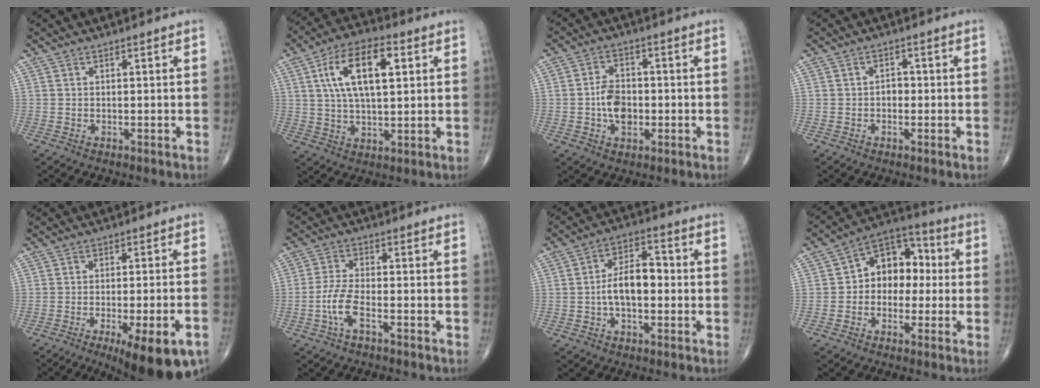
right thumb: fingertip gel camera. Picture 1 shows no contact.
{"total": 14.2, "force": [4.1, 6.4, 12.0], "torque": [-0.209, 0.008, 0.070]}
{"total": 6.5, "force": [-1.1, 4.4, 4.7], "torque": [-0.066, 0.012, -0.022]}
{"total": 1.9, "force": [-0.4, 1.4, 1.2], "torque": [-0.006, 0.006, -0.011]}
{"total": 16.3, "force": [-9.0, 4.0, 12.9], "torque": [-0.142, 0.020, -0.125]}
{"total": 5.4, "force": [-2.5, 1.8, 4.4], "torque": [-0.105, 0.019, -0.051]}
{"total": 9.0, "force": [-0.9, 4.9, 7.5], "torque": [-0.121, 0.031, -0.024]}
{"total": 11.6, "force": [0.2, 8.4, 8.0], "torque": [-0.076, 0.041, -0.014]}